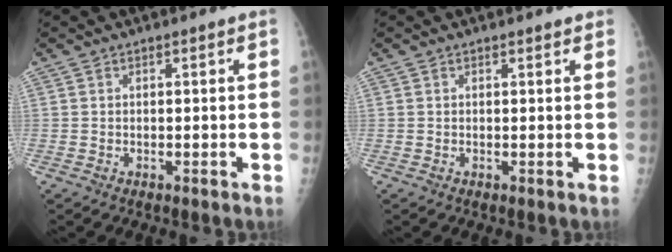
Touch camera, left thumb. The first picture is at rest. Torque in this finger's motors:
{"motor_torque": [-0.07, 0.39, -0.26, -0.30, 0.00]}